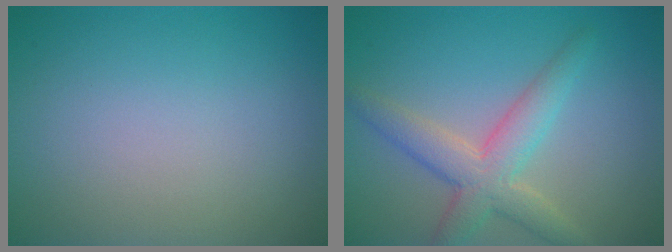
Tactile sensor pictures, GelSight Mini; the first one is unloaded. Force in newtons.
{"total": 4.5, "press": 4.5, "slide": 0.4}